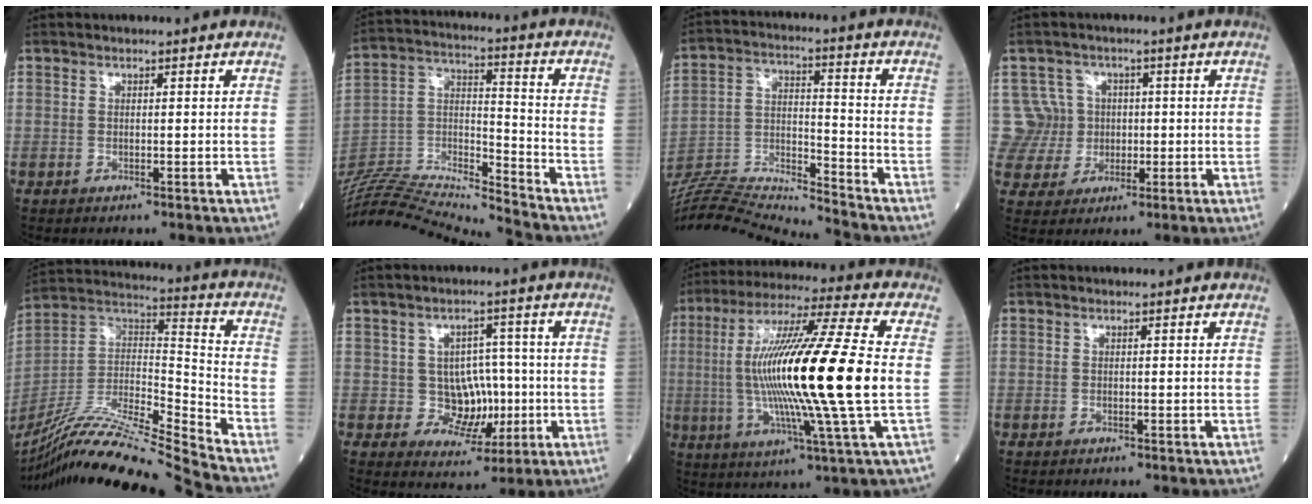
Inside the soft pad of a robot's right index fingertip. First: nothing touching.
{"total": 21.2, "force": [-20.3, -0.9, 5.8], "torque": [-0.115, 0.011, -0.353]}
{"total": 17.4, "force": [-16.9, -1.5, 3.8], "torque": [-0.072, 0.019, -0.294]}
{"total": 7.0, "force": [1.1, 6.9, -0.3], "torque": [0.012, 0.026, 0.029]}
{"total": 21.7, "force": [-19.3, -2.0, 9.5], "torque": [-0.199, -0.007, -0.353]}
{"total": 6.5, "force": [-0.3, 5.6, 3.3], "torque": [-0.036, 0.017, 0.009]}
{"total": 22.2, "force": [-0.5, -0.2, 22.2], "torque": [-0.421, -0.001, -0.022]}
{"total": 0.0}